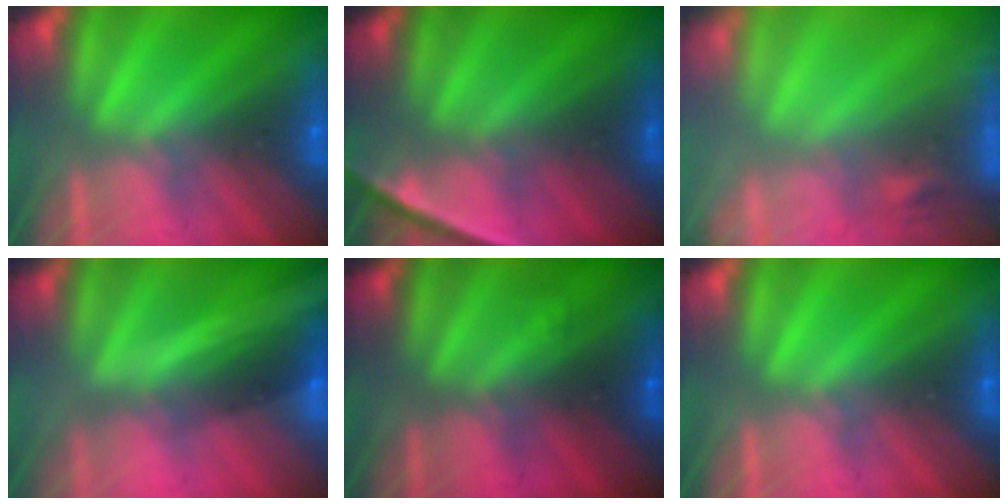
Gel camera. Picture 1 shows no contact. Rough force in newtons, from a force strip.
{"total": 2.2}
{"total": 7.4}
{"total": 2.1}
{"total": 1.6}
{"total": 0.0}